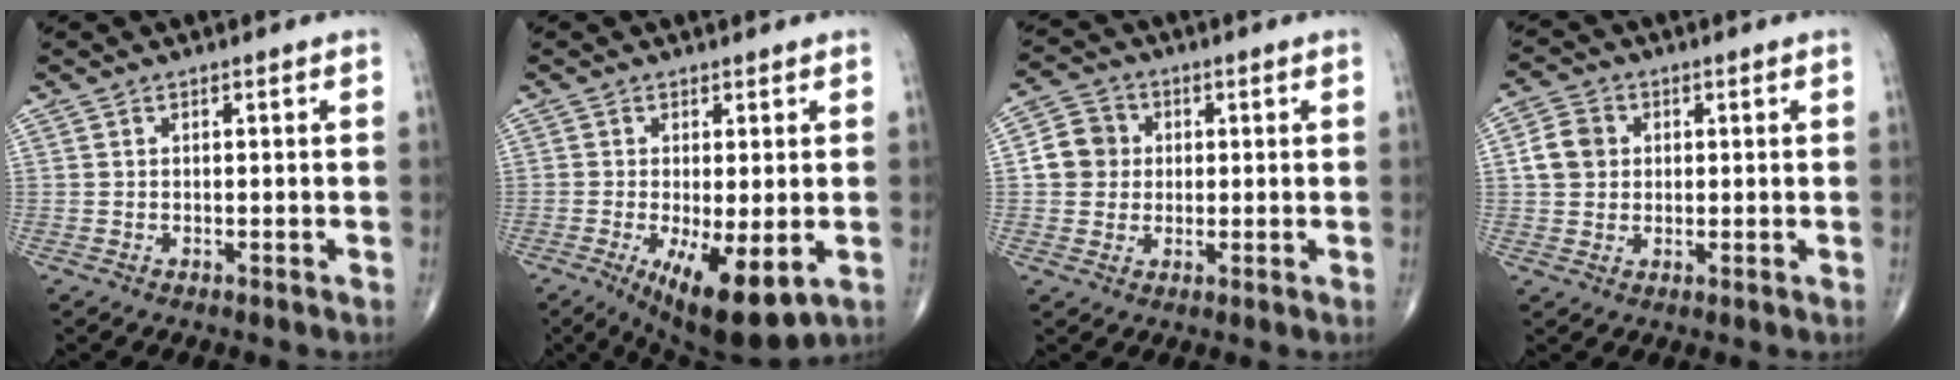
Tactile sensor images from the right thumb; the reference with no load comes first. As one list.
[{"total": 11.4, "force": [-3.5, 3.9, 10.1], "torque": [-0.158, -0.023, -0.042]}, {"total": 6.4, "force": [0.6, 6.0, 2.3], "torque": [-0.018, 0.009, 0.002]}, {"total": 5.5, "force": [0.8, 4.7, 2.8], "torque": [-0.040, 0.005, 0.010]}]